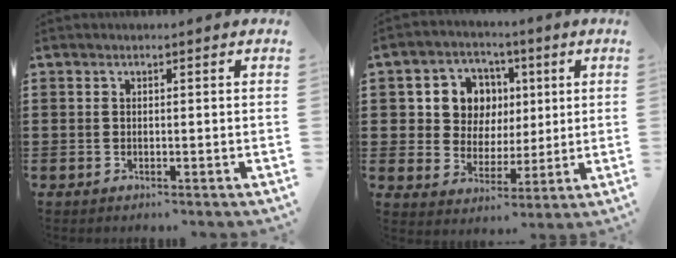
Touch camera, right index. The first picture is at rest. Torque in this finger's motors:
{"motor_torque": [0.87, 0.09, 0.56, 0.05]}